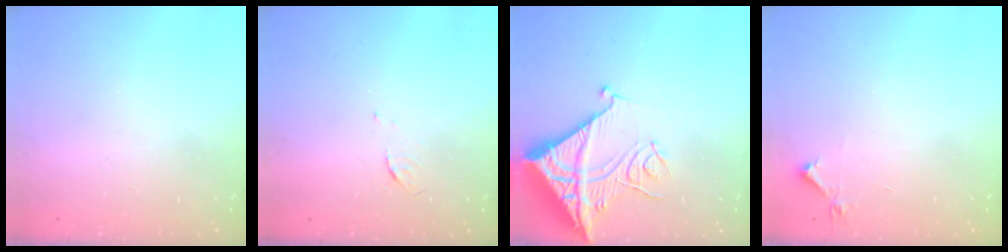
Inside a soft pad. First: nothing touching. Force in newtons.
{"total": 3.7, "press": 3.6, "slide": 0.5}
{"total": 16.7, "press": 16.6, "slide": 1.8}
{"total": 3.9, "press": 3.8, "slide": 0.6}